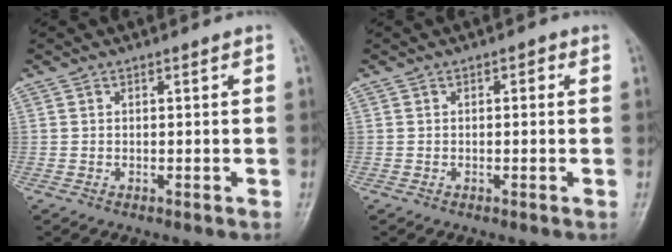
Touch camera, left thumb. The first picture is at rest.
{"total": 1.0, "force": [0.1, 0.7, 0.7], "torque": [0.001, 0.004, -0.007]}